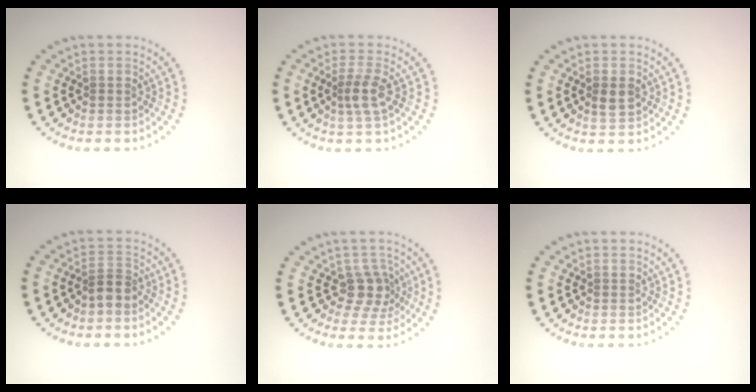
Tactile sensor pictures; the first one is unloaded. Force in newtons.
{"total": 2.2, "press": 1.8, "slide": 1.3}
{"total": 1.9, "press": 1.8, "slide": 0.2}
{"total": 1.8, "press": 1.3, "slide": 1.2}
{"total": 2.8, "press": 2.2, "slide": 1.7}
{"total": 0.0}